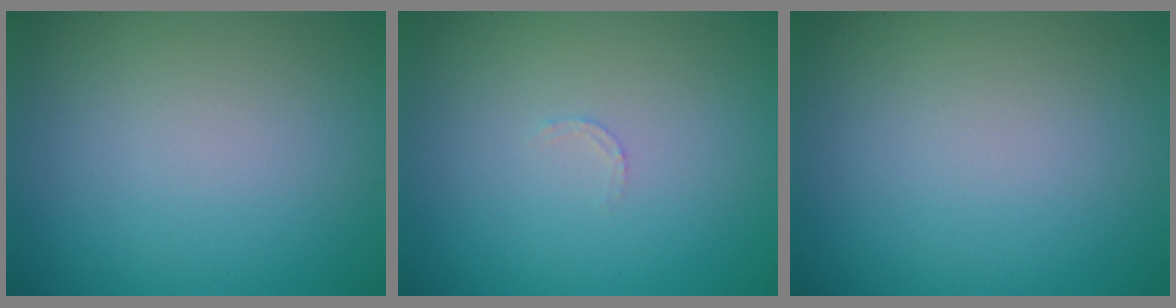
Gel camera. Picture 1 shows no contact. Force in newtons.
{"total": 0.7, "press": 0.6, "slide": 0.3}
{"total": 0.0}